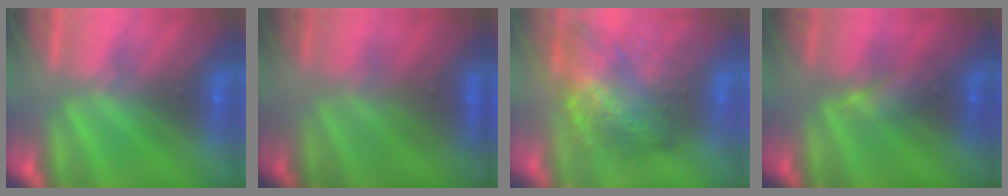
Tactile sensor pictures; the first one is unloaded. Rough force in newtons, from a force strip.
{"total": 2.8}
{"total": 7.7}
{"total": 2.3}